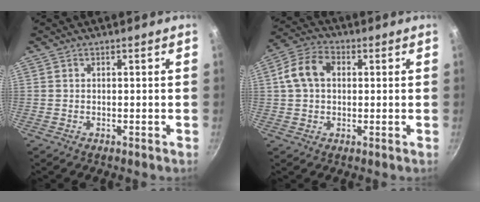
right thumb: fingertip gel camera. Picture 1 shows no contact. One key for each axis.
{"total": 8.6, "fx": 1.3, "fy": 6.1, "fz": 5.8, "tx": -0.110, "ty": 0.025, "tz": 0.019}